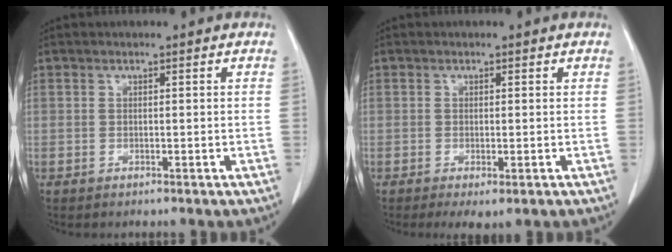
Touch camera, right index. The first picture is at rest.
{"total": 2.8, "force": [-1.2, 0.8, 2.4], "torque": [-0.037, -0.007, -0.012]}